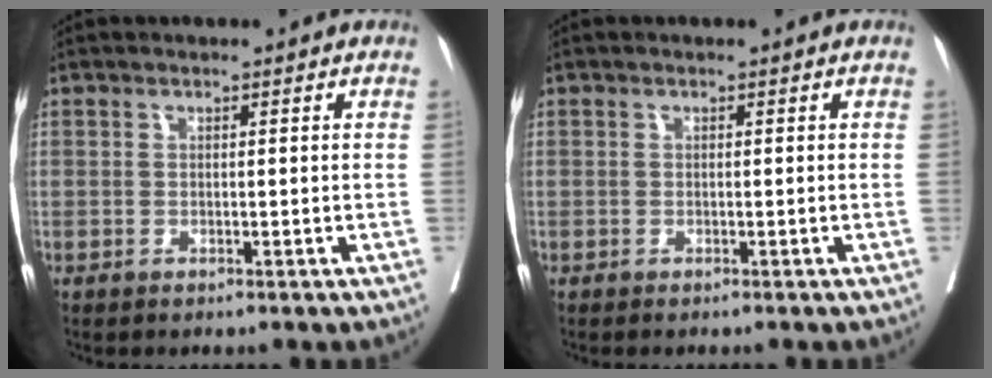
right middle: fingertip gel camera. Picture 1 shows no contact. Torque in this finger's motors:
{"motor_torque": [0.81, -1.17, 0.06, 0.01]}